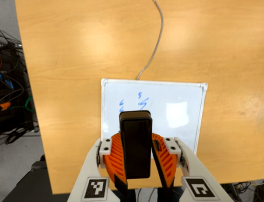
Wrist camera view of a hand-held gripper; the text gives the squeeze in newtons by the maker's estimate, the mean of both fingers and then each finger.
{"total": 7.5, "left": 8.1, "right": 6.9}